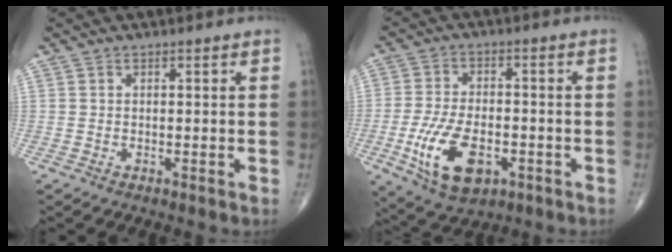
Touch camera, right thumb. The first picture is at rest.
{"total": 12.9, "force": [-4.3, 7.0, 10.0], "torque": [-0.180, 0.004, -0.070]}